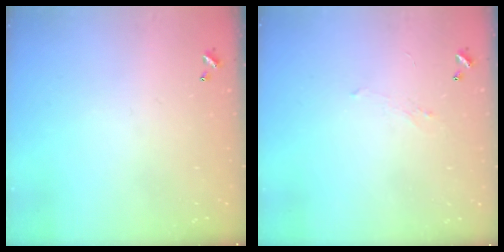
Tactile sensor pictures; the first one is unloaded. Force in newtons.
{"total": 1.3, "press": 1.1, "slide": 0.7}